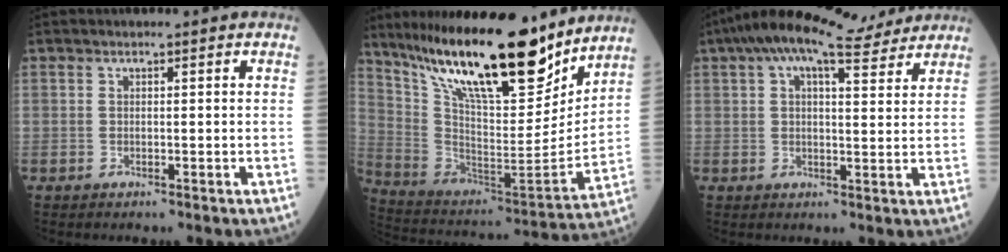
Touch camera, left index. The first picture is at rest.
{"total": 24.9, "force": [19.0, 5.2, 15.2], "torque": [-0.266, -0.018, 0.324]}
{"total": 12.2, "force": [9.9, 2.8, 6.5], "torque": [-0.115, 0.039, 0.141]}